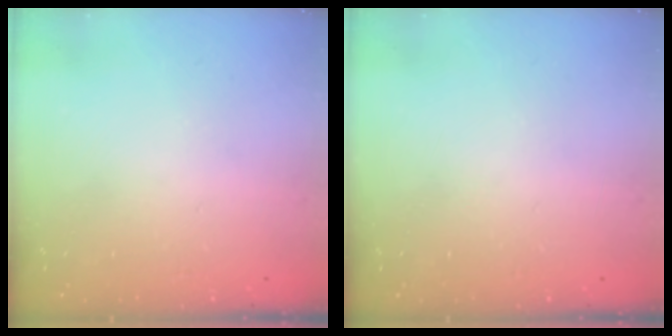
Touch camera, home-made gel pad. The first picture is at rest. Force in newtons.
{"total": 0.0}